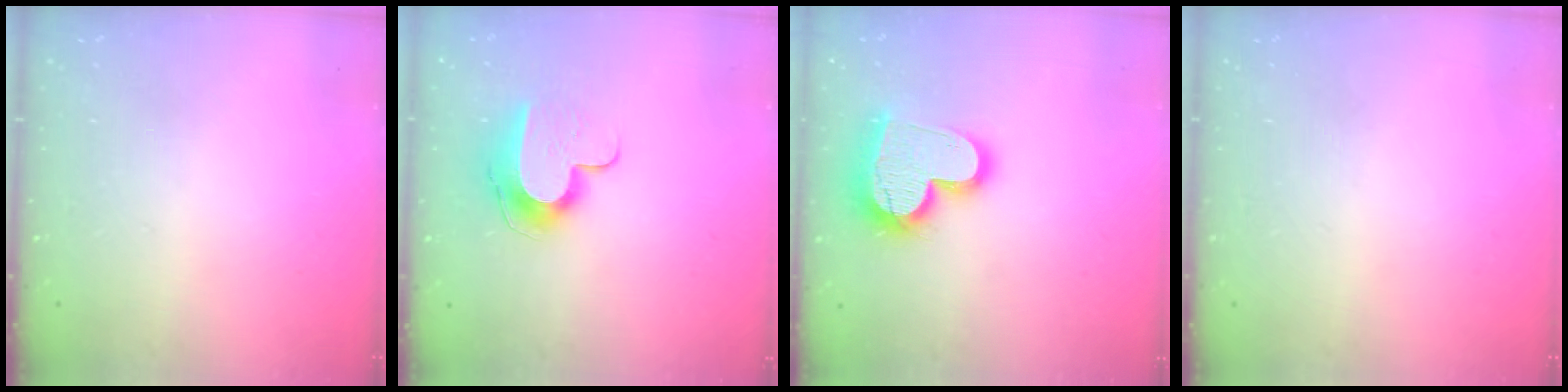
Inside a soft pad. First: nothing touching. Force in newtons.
{"total": 10.4, "press": 10.4, "slide": 0.3}
{"total": 18.1, "press": 18.0, "slide": 1.5}
{"total": 0.0}